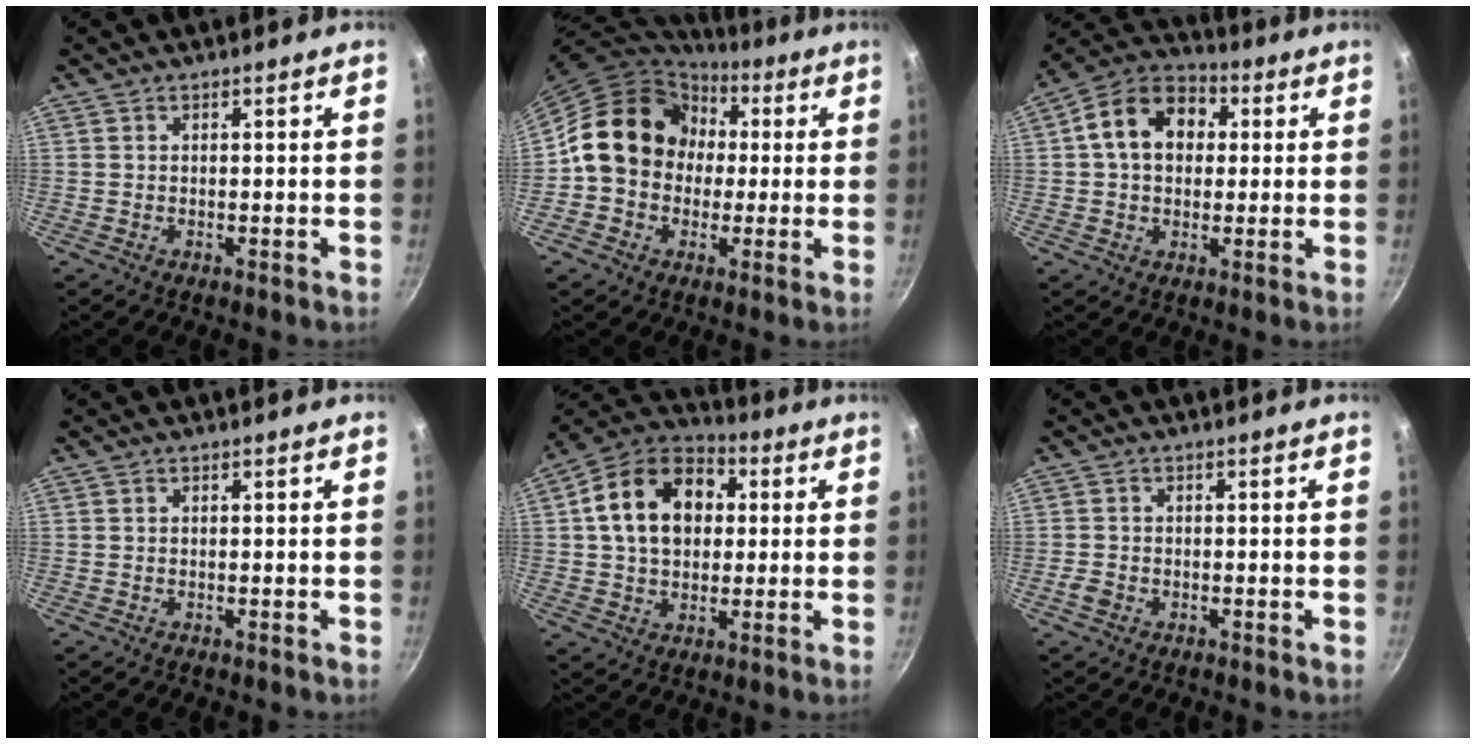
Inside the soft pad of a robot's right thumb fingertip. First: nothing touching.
{"total": 15.8, "force": [1.4, 13.7, 7.9], "torque": [-0.091, 0.035, 0.008]}
{"total": 13.5, "force": [2.4, 10.1, 8.6], "torque": [-0.114, 0.027, 0.019]}
{"total": 0.0}
{"total": 16.9, "force": [3.0, 12.5, 11.0], "torque": [-0.161, 0.028, 0.037]}
{"total": 2.2, "force": [-1.0, 1.7, 1.1], "torque": [-0.022, 0.009, -0.020]}